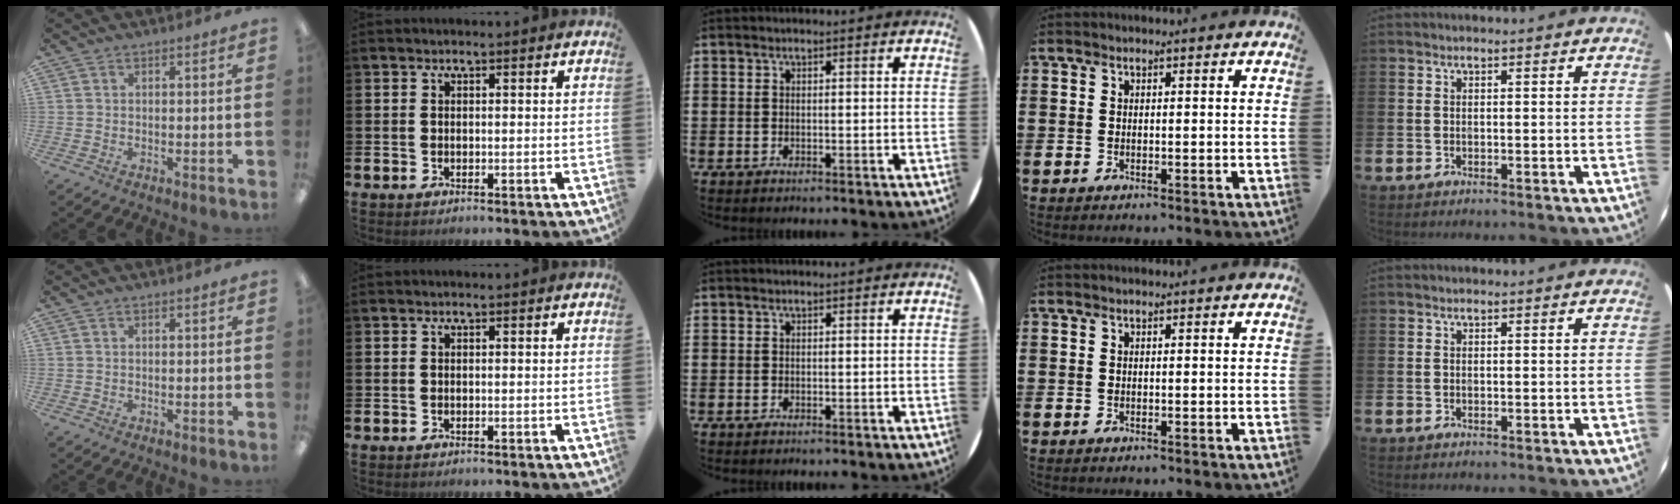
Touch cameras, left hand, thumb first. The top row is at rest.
{}